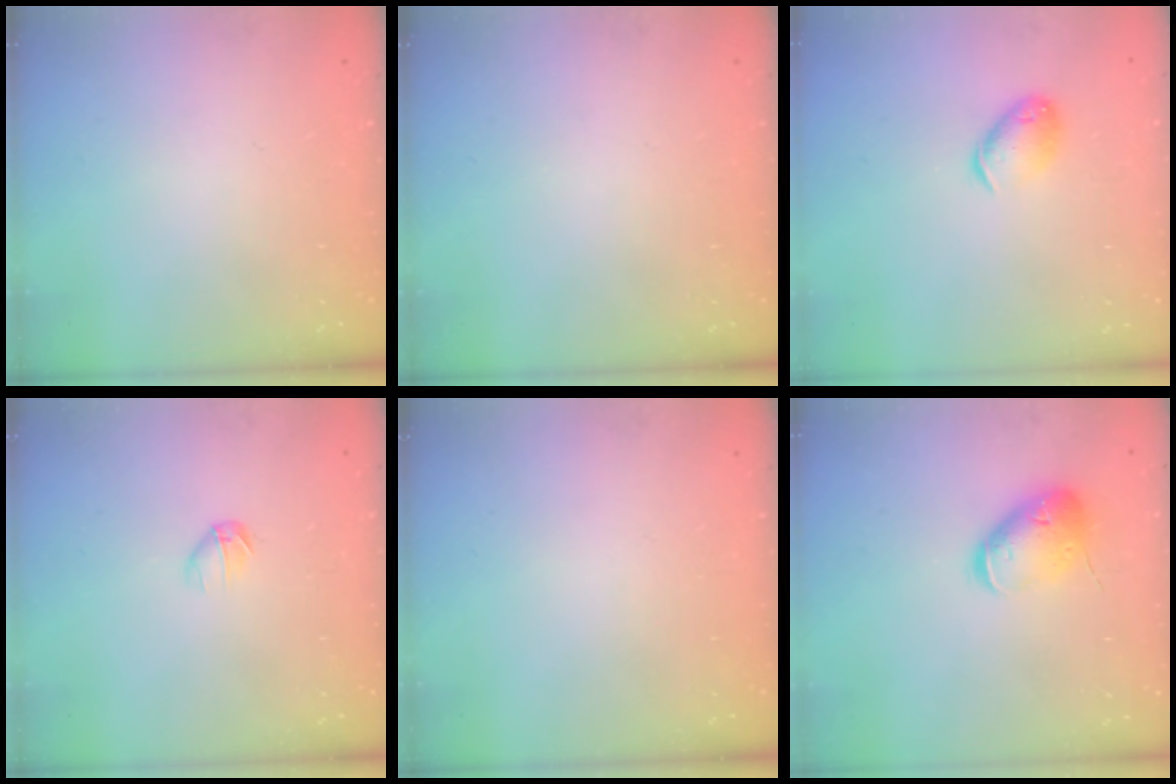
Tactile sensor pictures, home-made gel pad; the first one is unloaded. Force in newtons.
{"total": 0.0}
{"total": 9.7, "press": 9.6, "slide": 1.2}
{"total": 3.6, "press": 3.4, "slide": 1.0}
{"total": 0.0}
{"total": 13.7, "press": 13.5, "slide": 2.1}